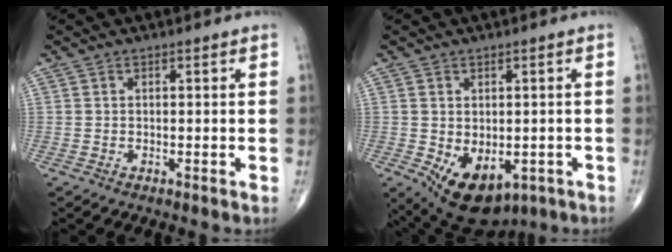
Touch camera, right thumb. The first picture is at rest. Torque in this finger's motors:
{"motor_torque": [-0.14, 0.55, 0.49, 0.29, 0.26]}